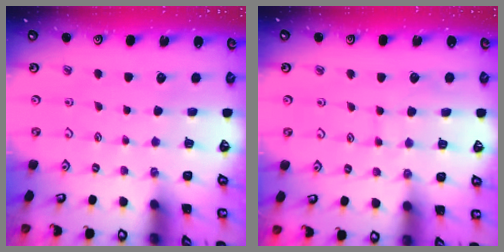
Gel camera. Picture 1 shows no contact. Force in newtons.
{"total": 5.7, "press": 5.7, "slide": 0.6}